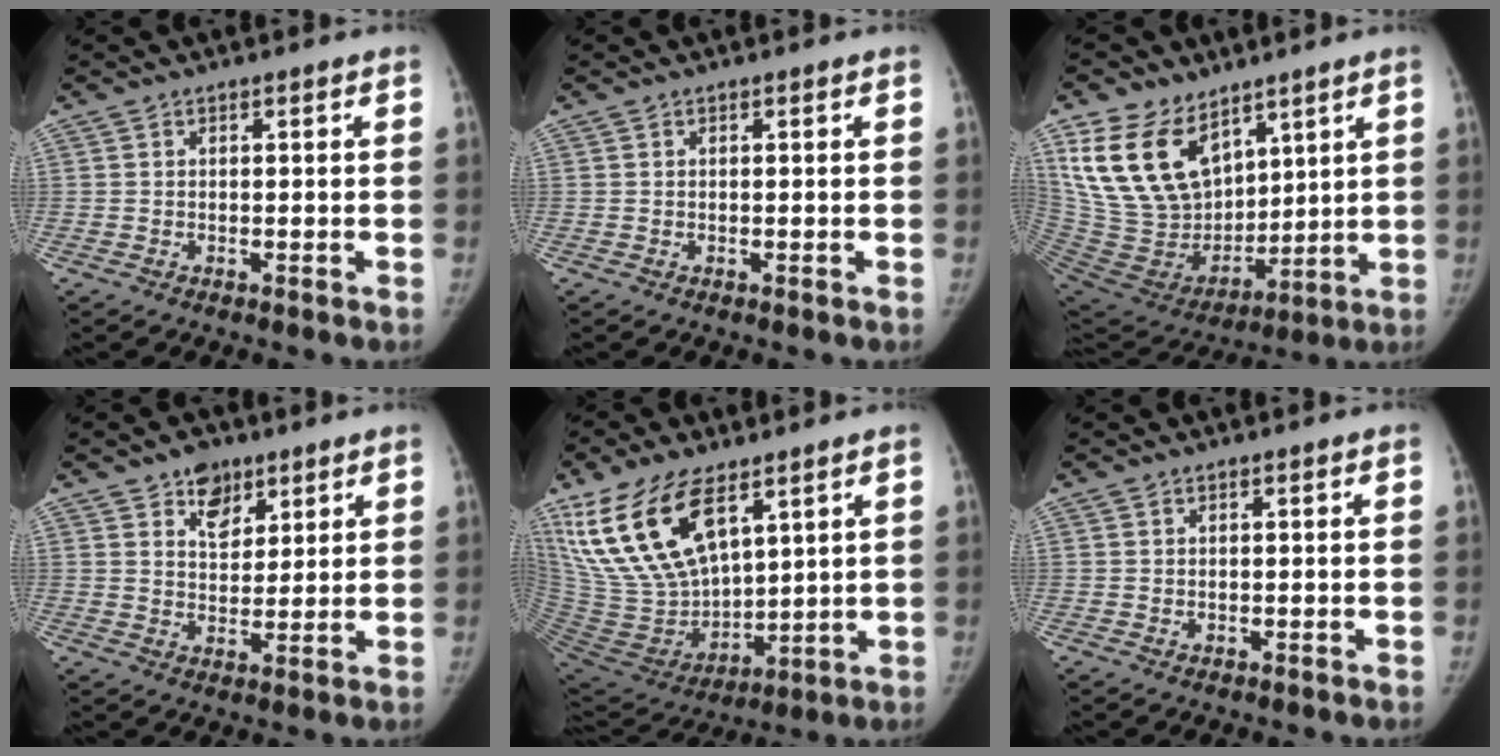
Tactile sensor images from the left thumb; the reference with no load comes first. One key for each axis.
{"total": 0.0}
{"total": 20.4, "fx": 11.1, "fy": 12.8, "fz": 11.3, "tx": -0.187, "ty": -0.047, "tz": 0.232}
{"total": 6.8, "fx": 4.2, "fy": 4.4, "fz": 3.0, "tx": -0.018, "ty": -0.024, "tz": 0.068}
{"total": 20.9, "fx": 11.2, "fy": 10.4, "fz": 14.2, "tx": -0.256, "ty": -0.054, "tz": 0.228}
{"total": 0.5, "fx": 0.1, "fy": 0.4, "fz": 0.3, "tx": -0.004, "ty": -0.002, "tz": 0.003}